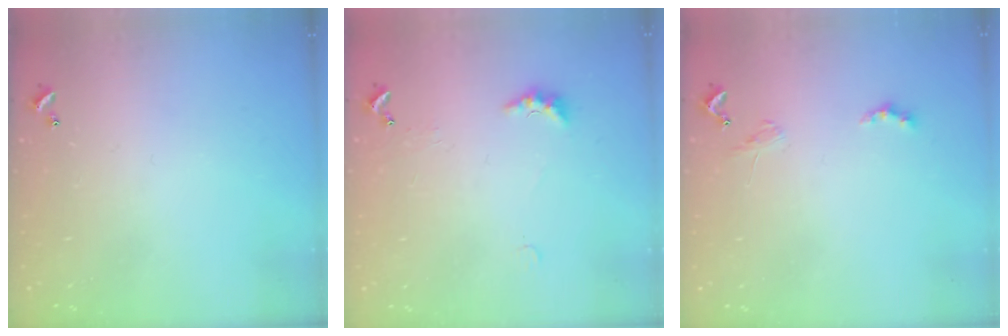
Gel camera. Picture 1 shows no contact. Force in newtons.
{"total": 2.7, "press": 2.6, "slide": 0.6}
{"total": 1.1, "press": 1.1, "slide": 0.4}